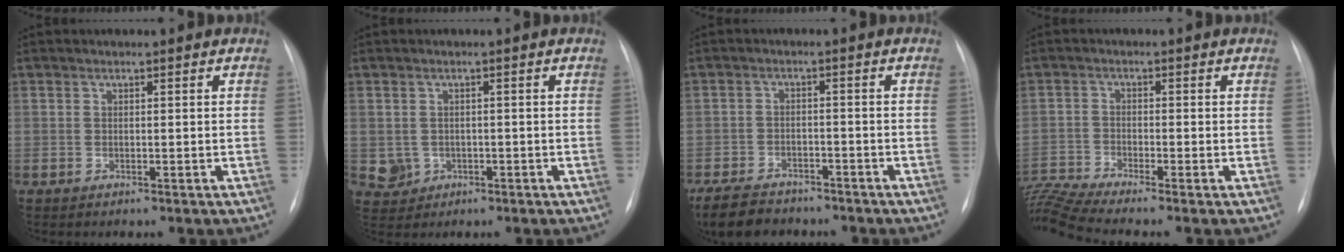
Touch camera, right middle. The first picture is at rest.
{"total": 3.6, "force": [-0.8, 3.4, 0.7], "torque": [-0.010, 0.002, -0.004]}
{"total": 9.9, "force": [-8.1, 4.4, 3.8], "torque": [-0.079, -0.013, -0.127]}
{"total": 7.7, "force": [-7.1, -1.8, 2.5], "torque": [-0.068, -0.002, -0.137]}